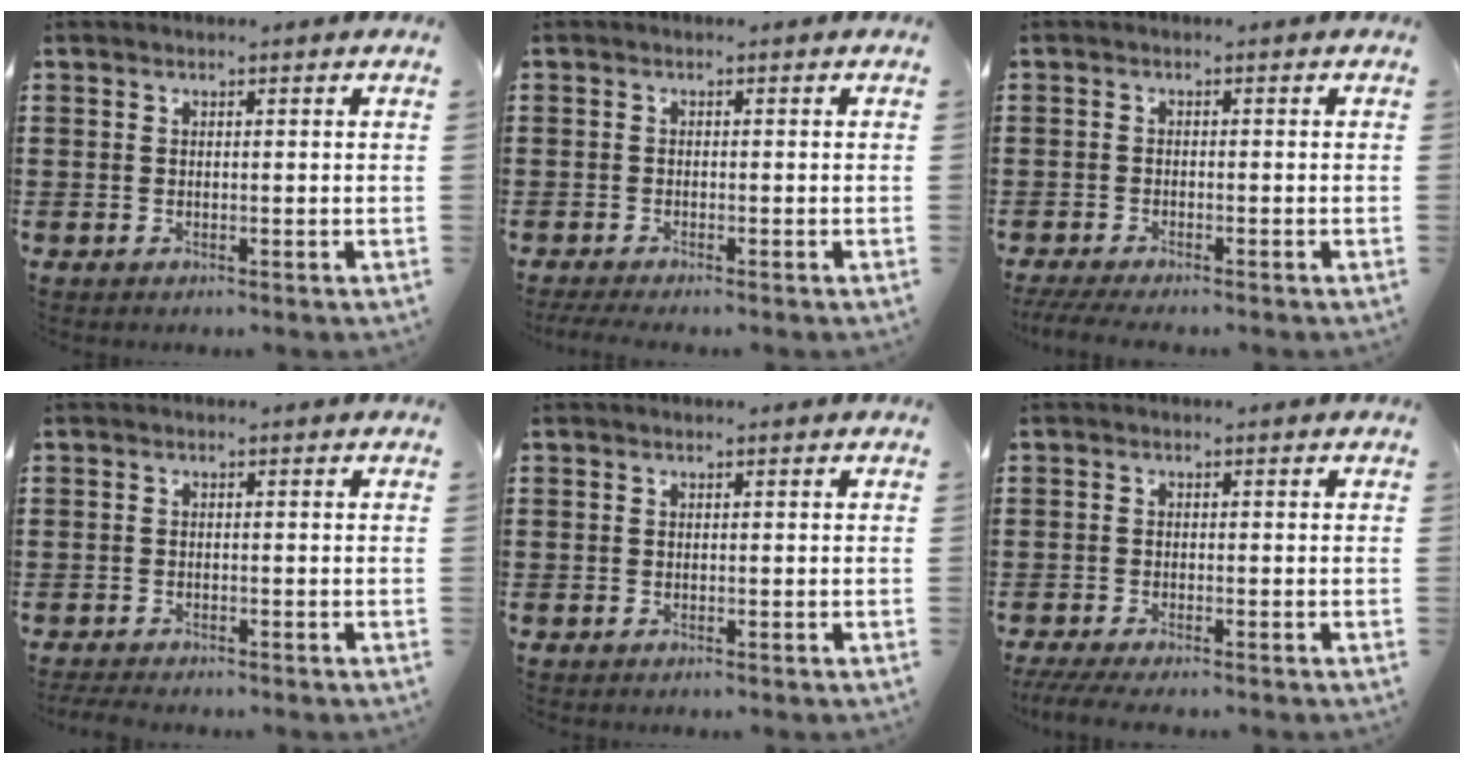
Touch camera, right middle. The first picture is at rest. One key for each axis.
{"total": 1.1, "fx": -1.0, "fy": -0.1, "fz": 0.4, "tx": -0.010, "ty": -0.006, "tz": -0.018}
{"total": 2.2, "fx": -2.0, "fy": 0.0, "fz": 0.8, "tx": -0.022, "ty": -0.005, "tz": -0.042}
{"total": 1.6, "fx": -1.5, "fy": 0.1, "fz": 0.3, "tx": -0.010, "ty": -0.003, "tz": -0.031}
{"total": 0.0}
{"total": 2.3, "fx": -2.1, "fy": 0.0, "fz": 1.0, "tx": -0.033, "ty": -0.009, "tz": -0.047}